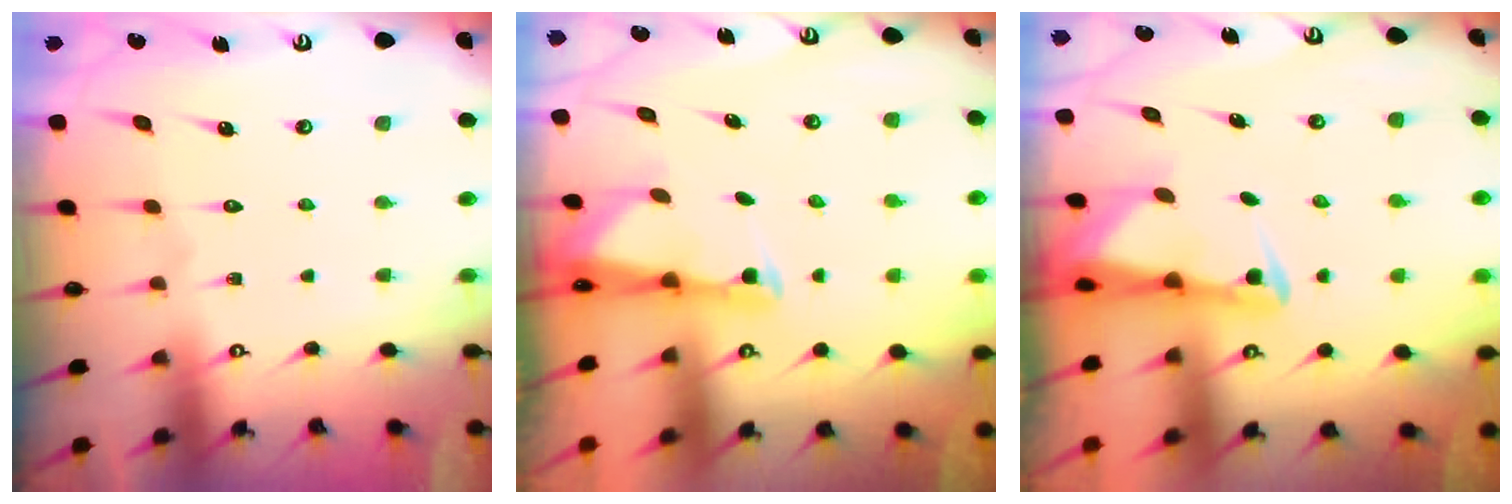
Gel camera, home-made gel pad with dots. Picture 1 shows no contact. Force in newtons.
{"total": 1.8, "press": 1.8, "slide": 0.4}
{"total": 2.2, "press": 2.1, "slide": 0.4}